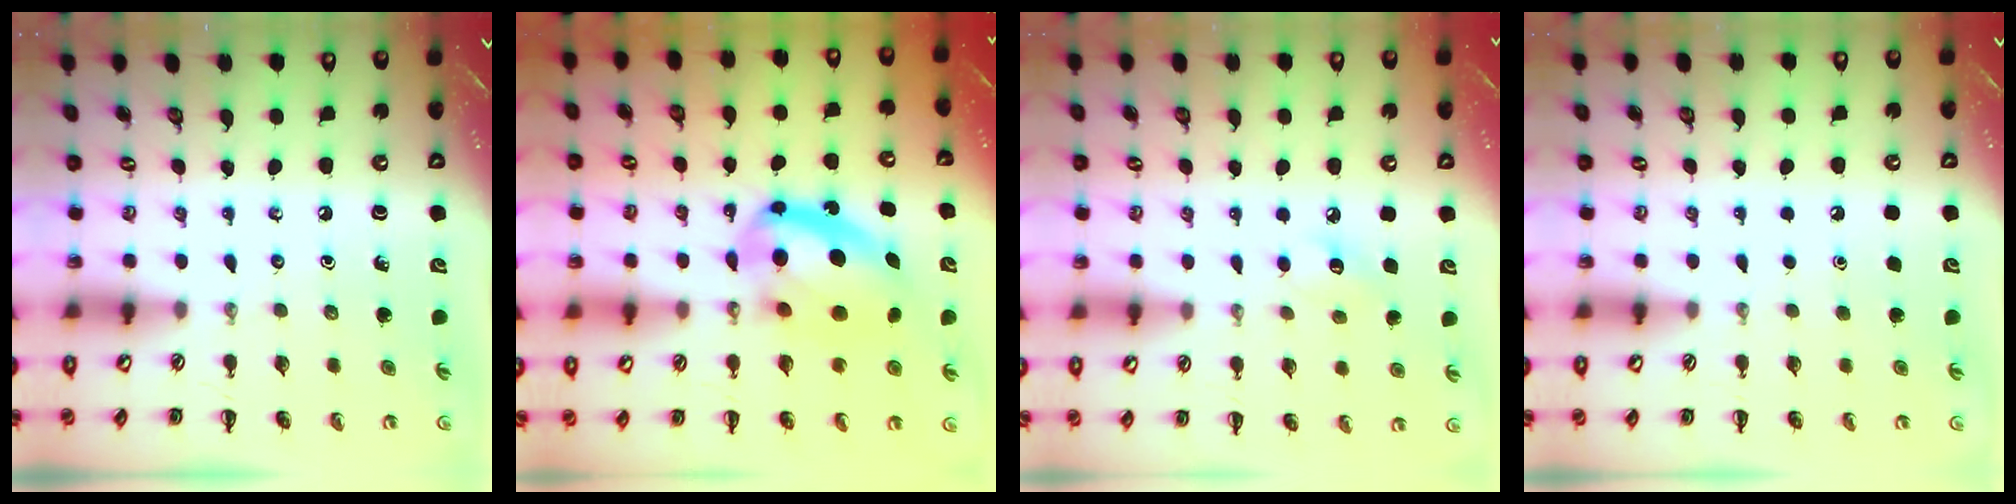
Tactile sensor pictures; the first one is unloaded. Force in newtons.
{"total": 13.4, "press": 13.0, "slide": 3.2}
{"total": 7.5, "press": 7.3, "slide": 1.5}
{"total": 1.8, "press": 1.8, "slide": 0.1}